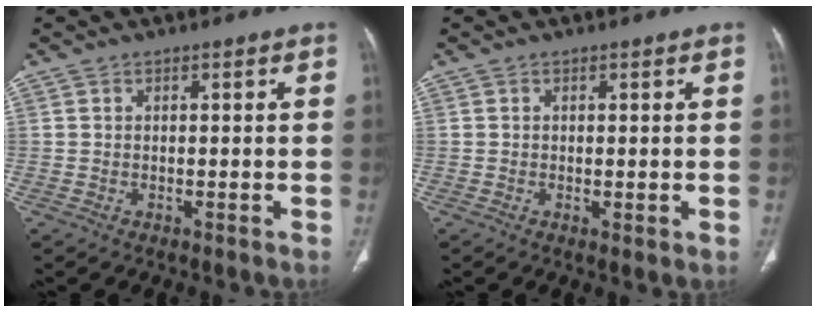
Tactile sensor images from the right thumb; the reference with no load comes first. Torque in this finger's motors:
{"motor_torque": [-0.13, 0.05, -0.45, -0.07, 0.01]}